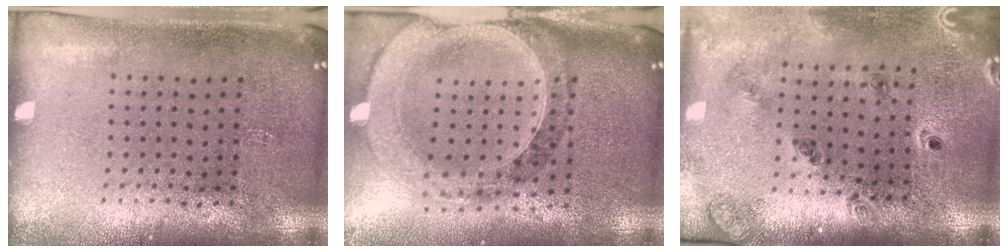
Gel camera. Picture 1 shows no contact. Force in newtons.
{"total": 1.6, "press": 1.5, "slide": 0.5}
{"total": 1.6, "press": 1.5, "slide": 0.4}